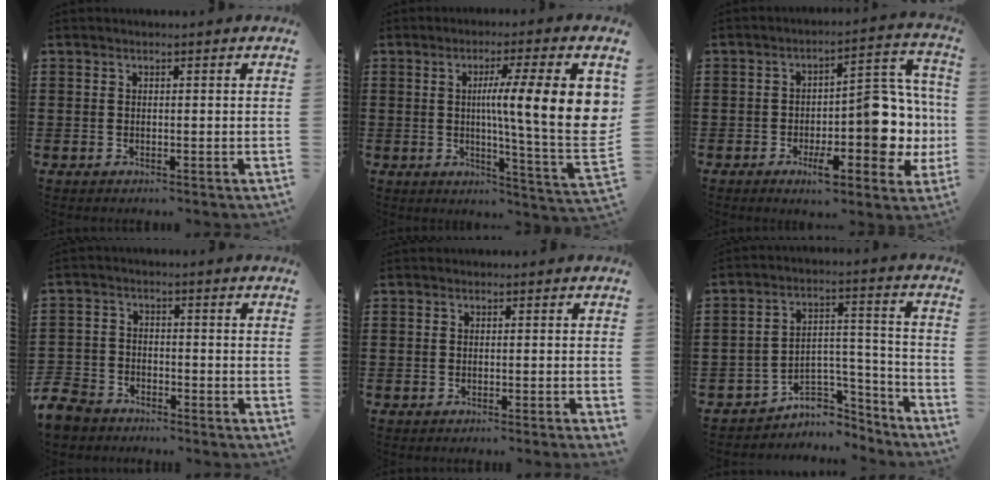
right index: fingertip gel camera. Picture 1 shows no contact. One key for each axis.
{"total": 13.8, "fx": 2.8, "fy": 1.5, "fz": 13.4, "tx": -0.212, "ty": -0.015, "tz": 0.040}
{"total": 13.3, "fx": -2.5, "fy": 5.3, "fz": 11.9, "tx": -0.160, "ty": -0.007, "tz": -0.039}
{"total": 4.6, "fx": -4.3, "fy": 1.6, "fz": 0.7, "tx": -0.044, "ty": -0.006, "tz": -0.095}
{"total": 0.6, "fx": -0.6, "fy": -0.1, "fz": 0.2, "tx": -0.005, "ty": -0.002, "tz": -0.011}
{"total": 5.5, "fx": -4.3, "fy": 3.3, "fz": 1.2, "tx": -0.025, "ty": 0.015, "tz": -0.083}